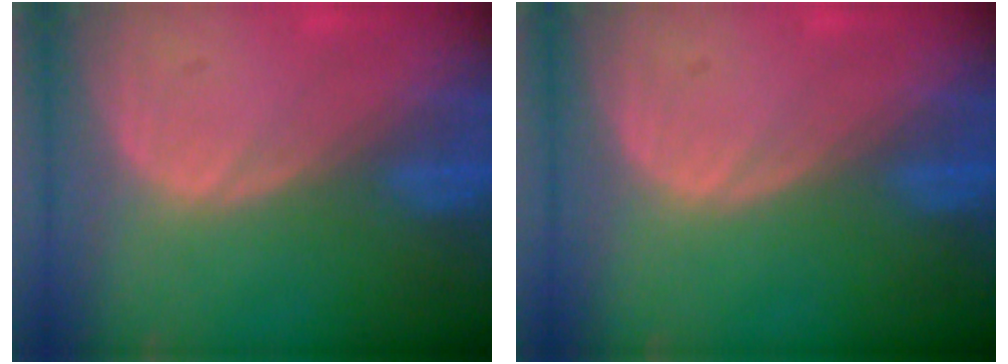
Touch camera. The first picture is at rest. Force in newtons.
{"total": 0.0}